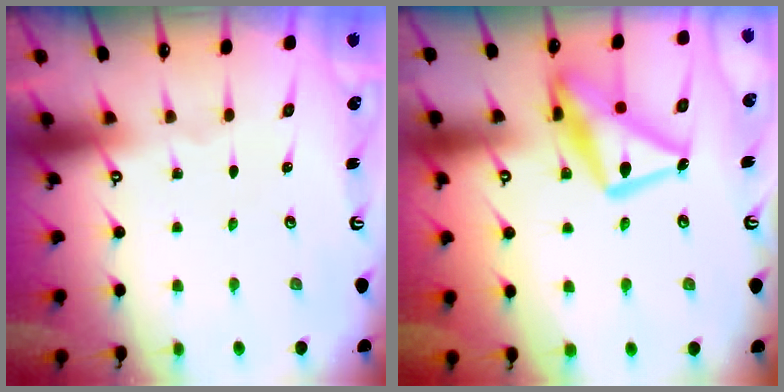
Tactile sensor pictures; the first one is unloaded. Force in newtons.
{"total": 20.4, "press": 20.4, "slide": 1.5}